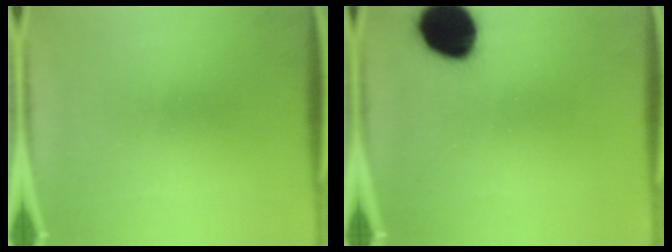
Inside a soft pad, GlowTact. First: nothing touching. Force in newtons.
{"total": 15.1}